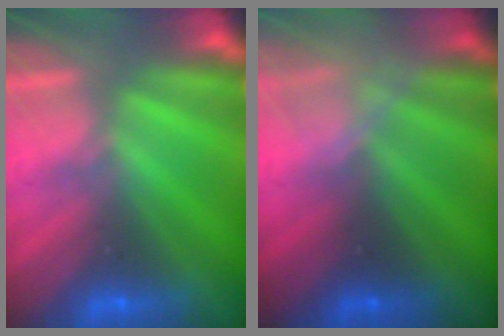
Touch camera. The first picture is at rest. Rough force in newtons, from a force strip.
{"total": 2.4}